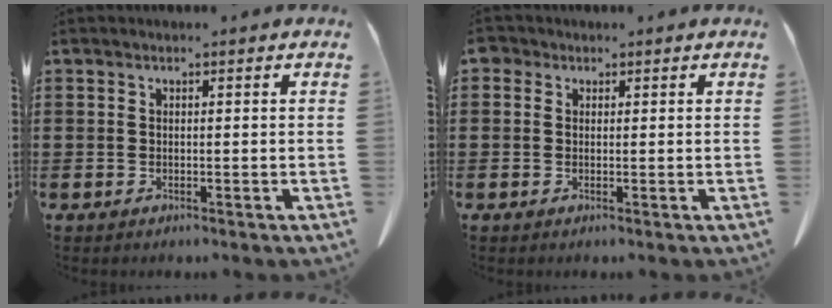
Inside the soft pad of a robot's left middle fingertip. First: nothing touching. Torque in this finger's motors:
{"motor_torque": [-0.02, 0.02, 0.00, 0.00]}